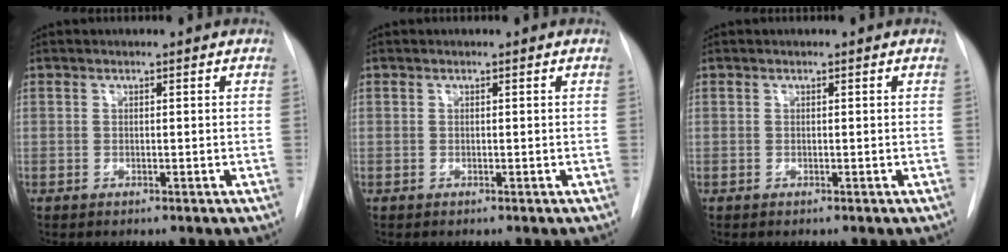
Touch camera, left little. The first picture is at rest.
{"total": 0.0}
{"total": 0.0}